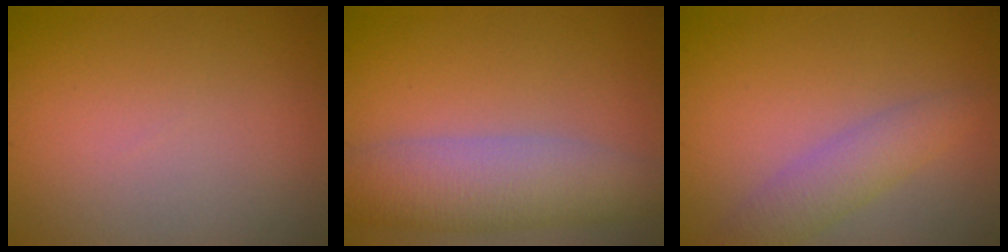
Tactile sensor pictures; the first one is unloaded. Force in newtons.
{"total": 6.5, "press": 6.5, "slide": 0.2}
{"total": 2.9, "press": 2.9, "slide": 0.1}